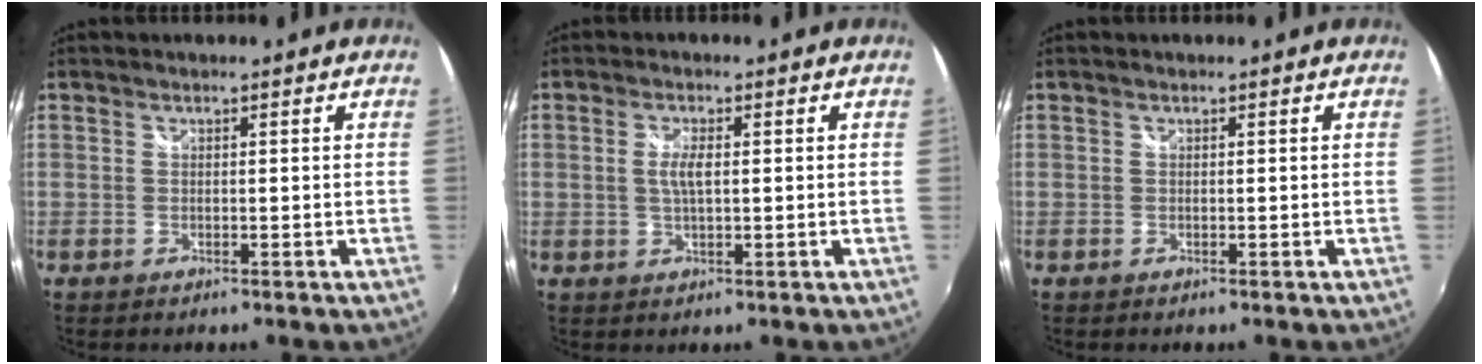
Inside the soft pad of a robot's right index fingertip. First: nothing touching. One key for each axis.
{"total": 3.2, "fx": 0.2, "fy": 0.9, "fz": 3.1, "tx": -0.059, "ty": -0.002, "tz": 0.003}
{"total": 0.0}